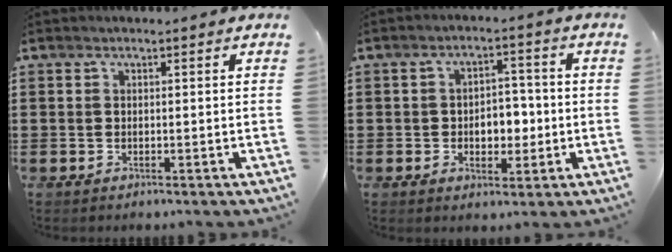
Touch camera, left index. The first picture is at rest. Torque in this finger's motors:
{"motor_torque": [0.26, 0.06, 0.21, 0.07]}